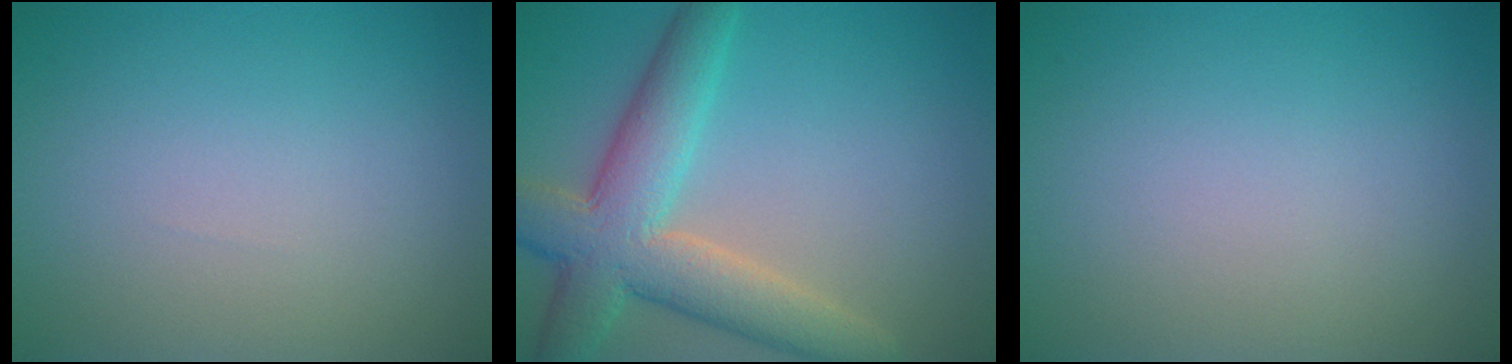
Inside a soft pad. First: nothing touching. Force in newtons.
{"total": 7.5, "press": 7.5, "slide": 0.6}
{"total": 0.0}